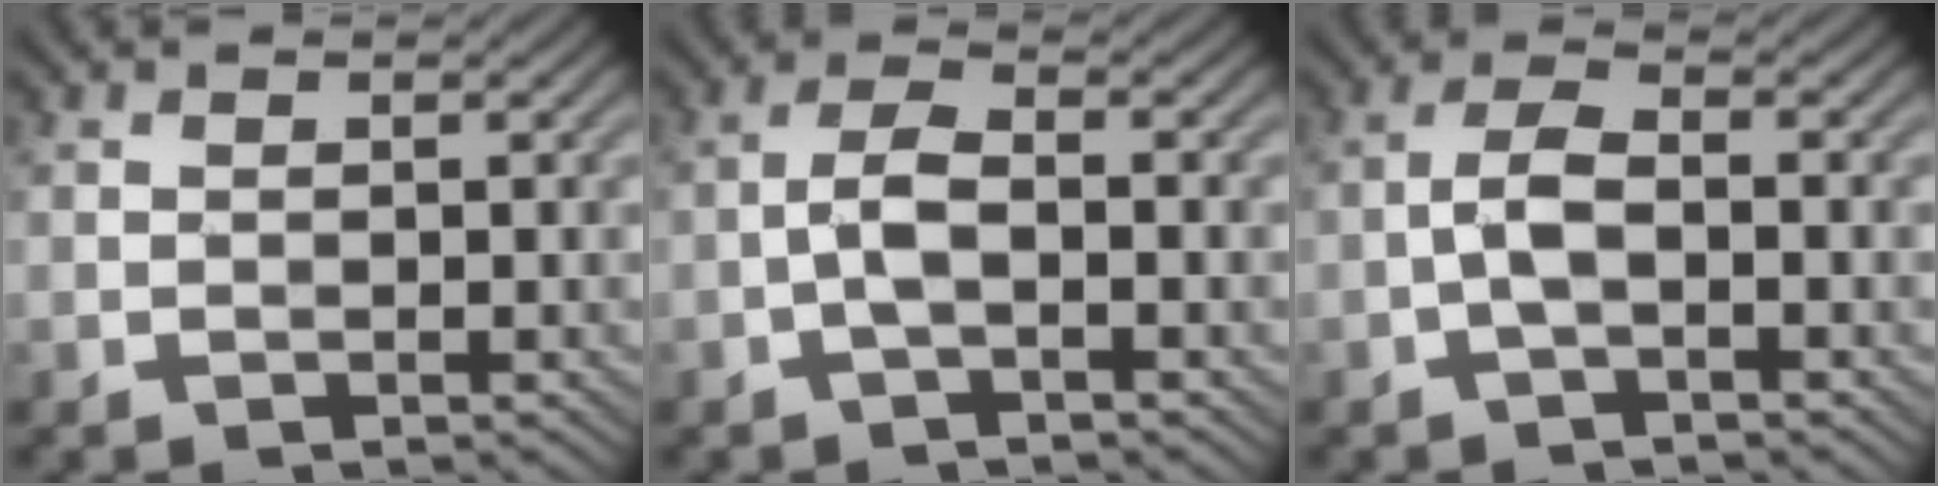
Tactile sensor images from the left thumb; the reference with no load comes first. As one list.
[{"total": 3.3, "force": [-1.2, 1.0, 2.9], "torque": [-0.064, 0.007, -0.031]}, {"total": 3.3, "force": [-1.2, 1.1, 2.9], "torque": [-0.065, 0.007, -0.031]}]